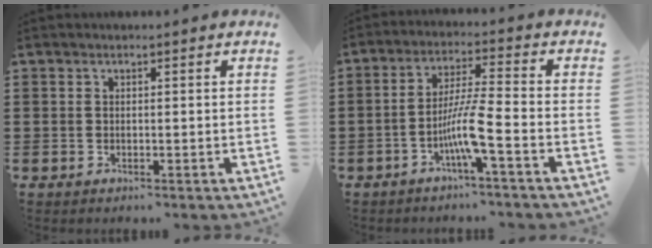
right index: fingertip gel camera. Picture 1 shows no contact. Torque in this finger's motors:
{"motor_torque": [1.82, 0.13, 0.71, 0.07]}